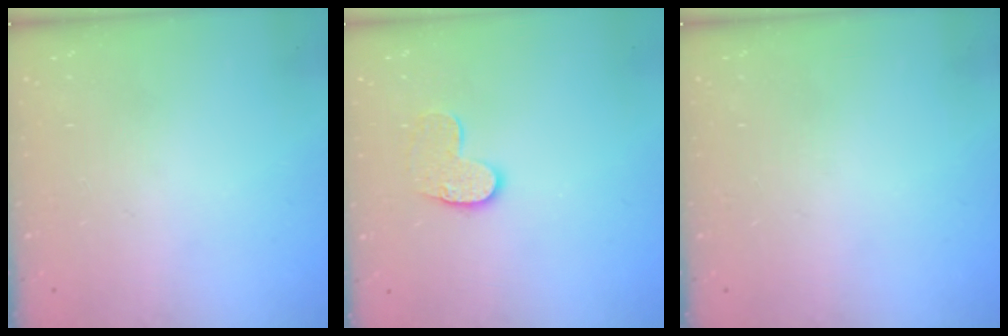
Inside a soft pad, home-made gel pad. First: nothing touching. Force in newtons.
{"total": 9.1, "press": 9.0, "slide": 0.6}
{"total": 0.0}